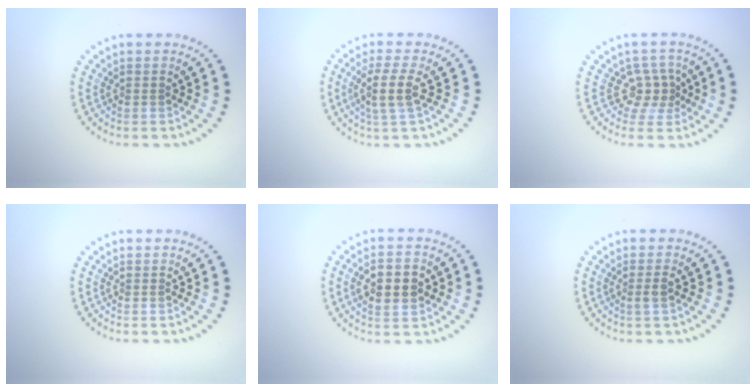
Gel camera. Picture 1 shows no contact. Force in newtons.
{"total": 2.8, "press": 2.3, "slide": 1.6}
{"total": 2.6, "press": 1.8, "slide": 1.9}
{"total": 0.0}
{"total": 4.0, "press": 4.0, "slide": 0.2}
{"total": 1.2, "press": 1.0, "slide": 0.8}